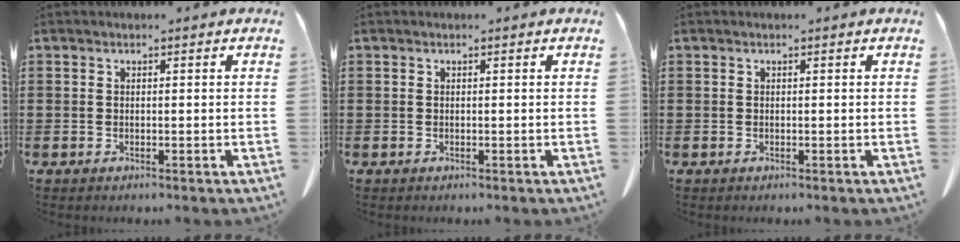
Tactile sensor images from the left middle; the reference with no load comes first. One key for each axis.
{"total": 0.0}
{"total": 0.0}